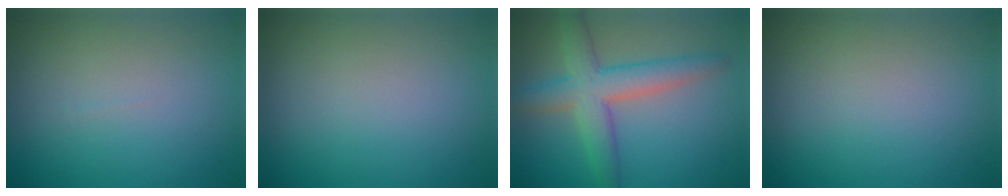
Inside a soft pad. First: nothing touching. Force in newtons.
{"total": 0.0}
{"total": 5.5, "press": 5.5, "slide": 0.3}
{"total": 0.0}